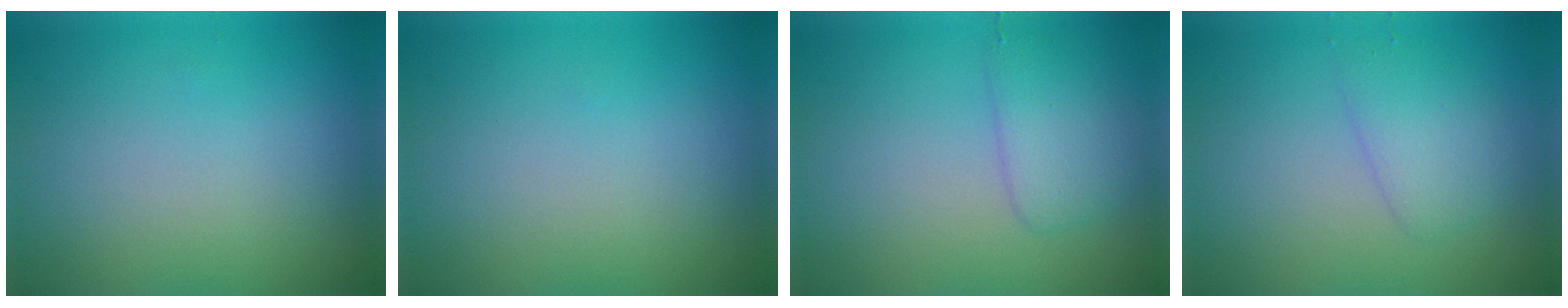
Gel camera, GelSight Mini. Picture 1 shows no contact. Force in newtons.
{"total": 0.0}
{"total": 2.8, "press": 2.8, "slide": 0.1}
{"total": 2.4, "press": 2.4, "slide": 0.1}